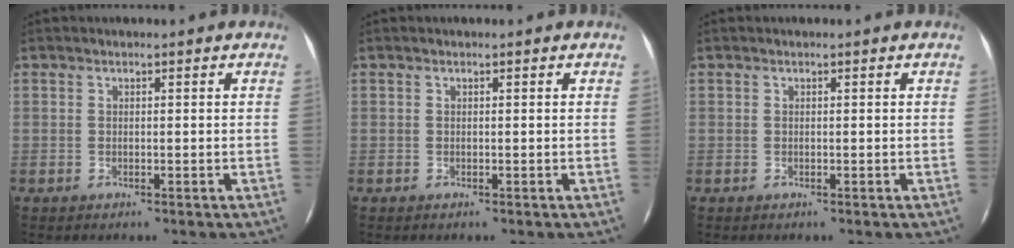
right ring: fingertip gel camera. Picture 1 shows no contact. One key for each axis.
{"total": 0.0}
{"total": 0.0}